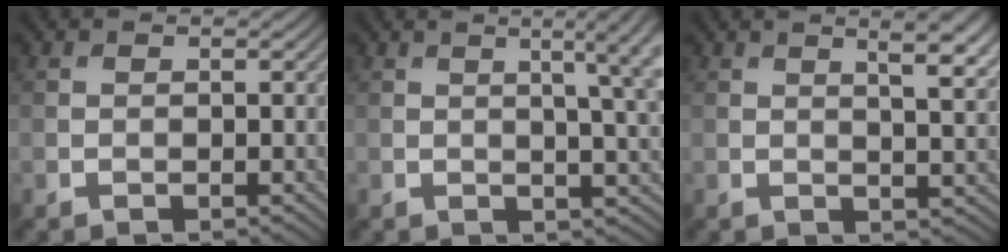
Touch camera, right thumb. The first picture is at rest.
{"total": 8.3, "force": [2.4, 2.3, 7.6], "torque": [-0.081, 0.027, 0.024]}
{"total": 6.5, "force": [3.1, 1.9, 5.4], "torque": [-0.064, 0.017, 0.041]}